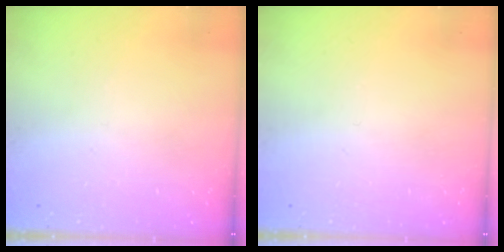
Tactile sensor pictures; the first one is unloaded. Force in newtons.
{"total": 0.0}